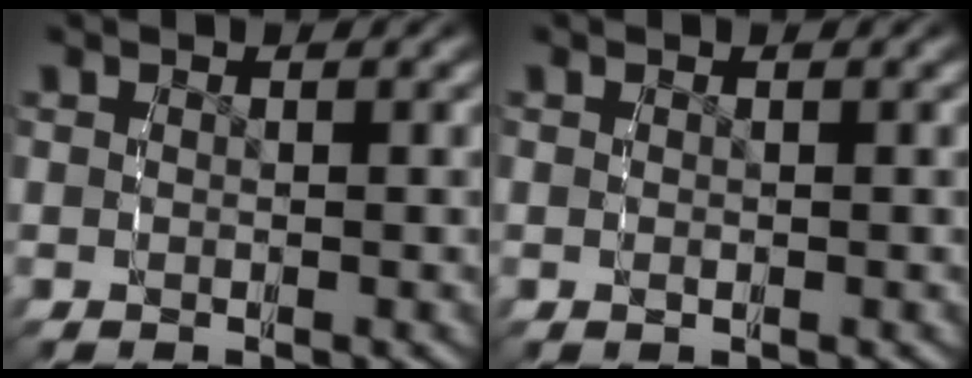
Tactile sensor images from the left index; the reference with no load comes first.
{"total": 0.0}